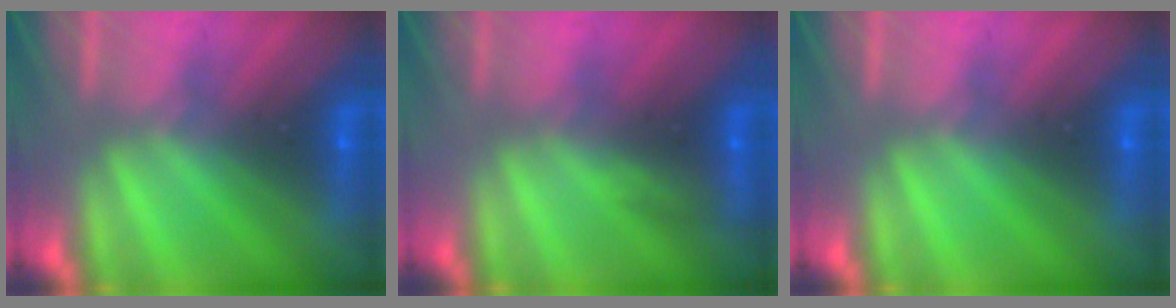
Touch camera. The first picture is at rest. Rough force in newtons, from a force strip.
{"total": 3.0}
{"total": 0.0}